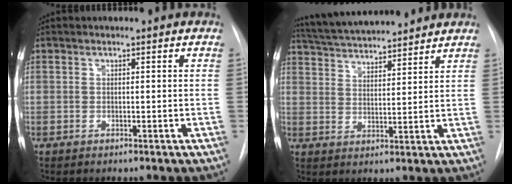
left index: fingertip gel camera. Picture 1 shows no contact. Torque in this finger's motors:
{"motor_torque": [0.04, -0.96, 0.38, 0.12]}